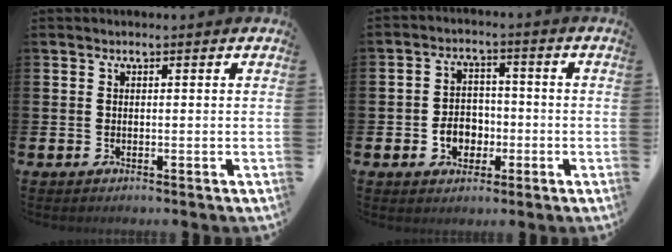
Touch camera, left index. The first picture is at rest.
{"total": 4.5, "force": [-1.3, 3.7, 2.2], "torque": [-0.026, -0.001, -0.034]}